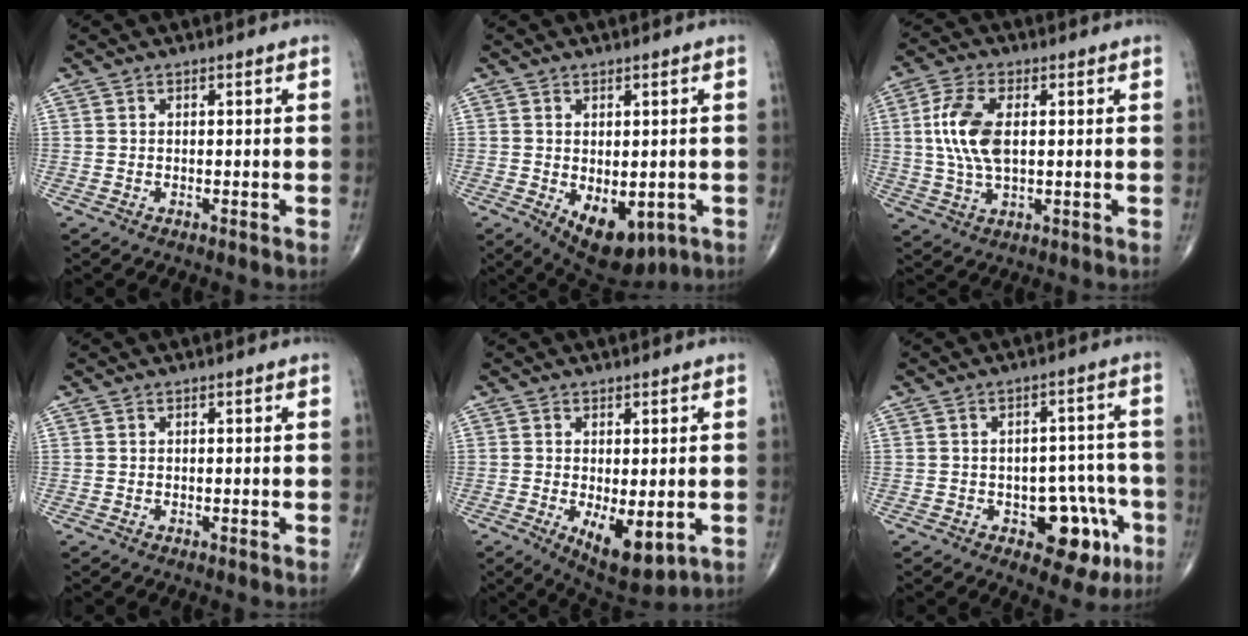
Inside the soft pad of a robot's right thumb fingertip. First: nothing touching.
{"total": 10.2, "force": [-3.0, 5.8, 7.9], "torque": [-0.094, -0.008, -0.025]}
{"total": 10.1, "force": [1.3, 5.1, 8.7], "torque": [-0.192, 0.003, 0.026]}
{"total": 0.0}
{"total": 8.9, "force": [-2.0, 3.9, 7.7], "torque": [-0.109, -0.021, -0.019]}
{"total": 10.5, "force": [-4.4, 6.1, 7.4], "torque": [-0.049, 0.033, -0.050]}